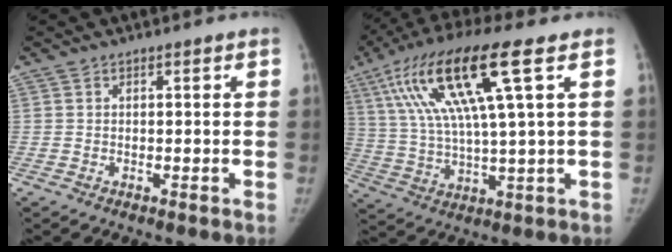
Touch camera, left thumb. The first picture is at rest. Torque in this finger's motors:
{"motor_torque": [0.55, 0.48, 1.39, -1.39, 0.40]}